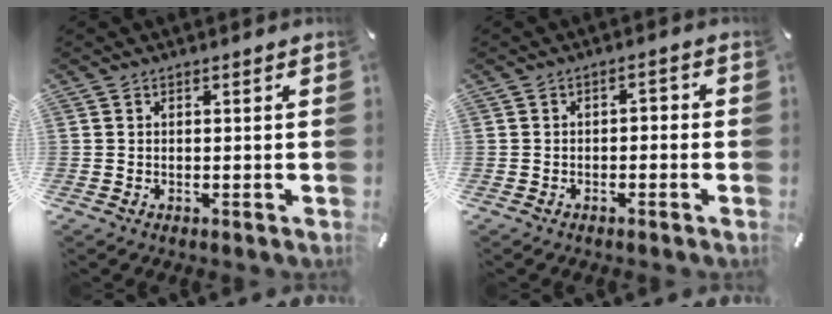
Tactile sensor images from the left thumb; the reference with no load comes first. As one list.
[{"total": 2.1, "force": [-1.5, 1.1, 1.0], "torque": [-0.020, 0.012, -0.034]}]